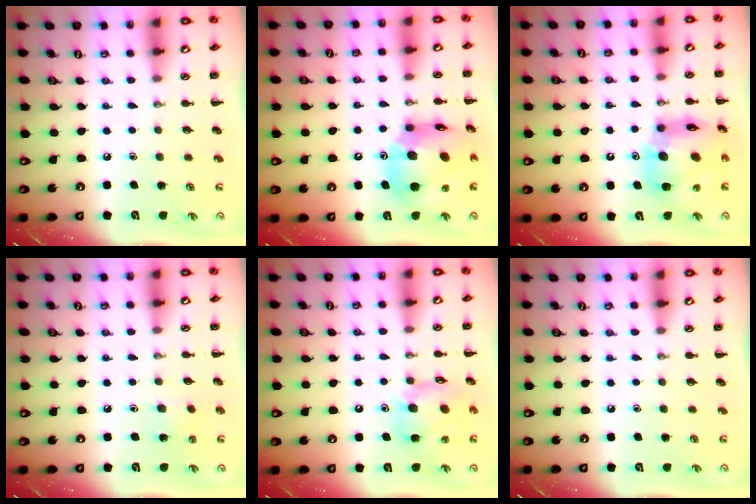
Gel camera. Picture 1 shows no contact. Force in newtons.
{"total": 17.2, "press": 16.4, "slide": 5.1}
{"total": 14.4, "press": 13.8, "slide": 4.0}
{"total": 5.8, "press": 5.5, "slide": 1.7}
{"total": 14.2, "press": 14.1, "slide": 1.7}
{"total": 0.0}